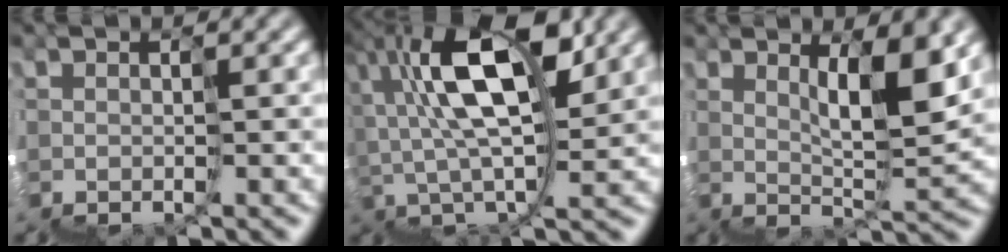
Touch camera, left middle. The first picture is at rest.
{"total": 9.3, "force": [4.8, 3.5, 7.2], "torque": [-0.137, 0.035, 0.065]}
{"total": 4.1, "force": [3.5, -0.3, 2.2], "torque": [-0.035, 0.019, 0.056]}